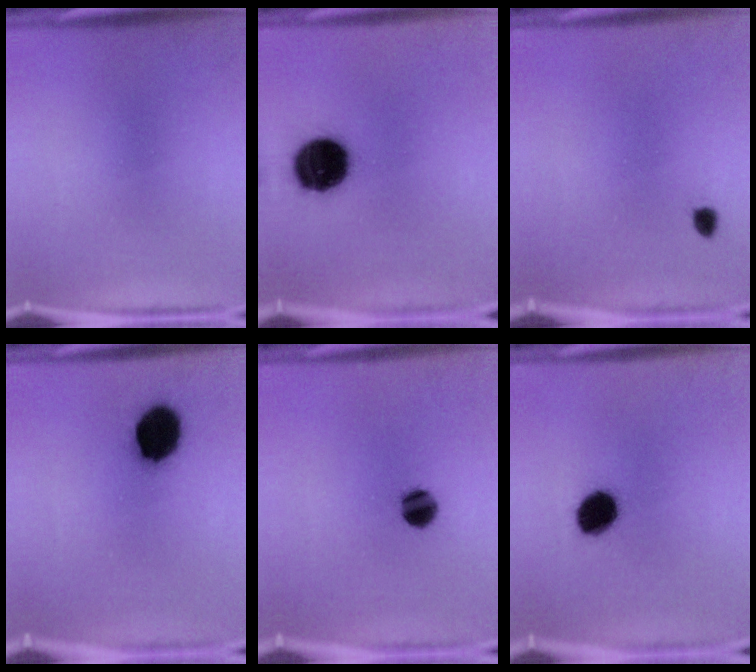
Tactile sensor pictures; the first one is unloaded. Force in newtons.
{"total": 15.4}
{"total": 1.3}
{"total": 12.6}
{"total": 6.4}
{"total": 8.8}